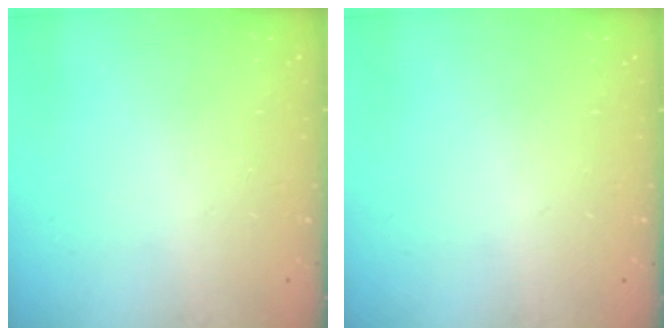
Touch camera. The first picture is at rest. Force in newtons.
{"total": 0.0}